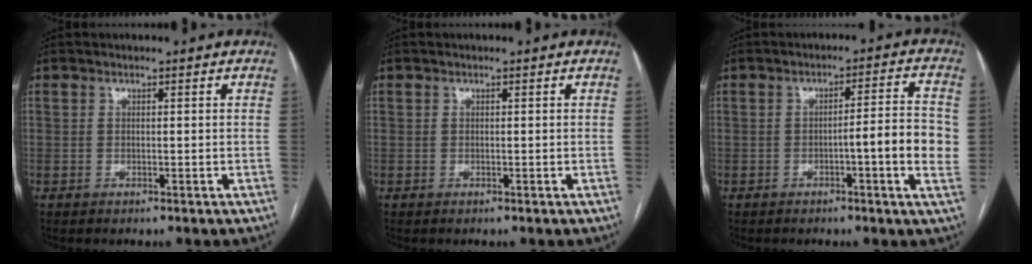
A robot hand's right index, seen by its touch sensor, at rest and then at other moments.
{"total": 0.0}
{"total": 7.8, "force": [-1.4, 0.4, 7.7], "torque": [-0.097, 0.010, -0.022]}